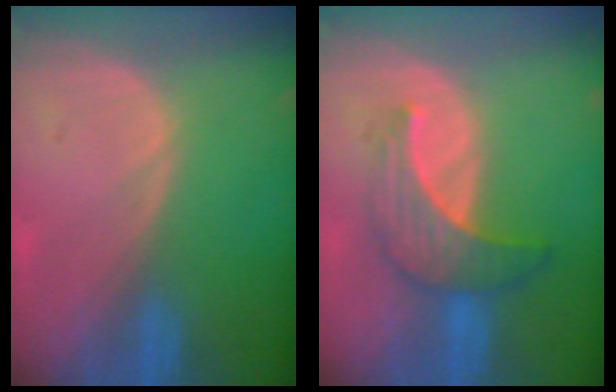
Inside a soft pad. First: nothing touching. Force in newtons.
{"total": 7.0, "press": 6.6, "slide": 2.3}